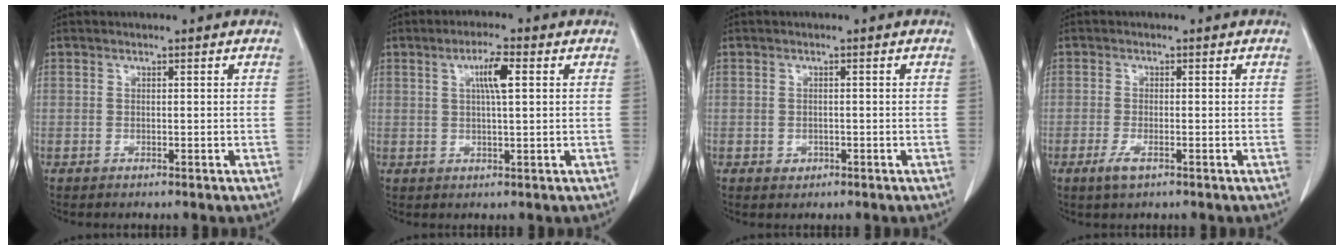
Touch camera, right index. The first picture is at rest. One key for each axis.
{"total": 4.5, "fx": 1.4, "fy": 0.4, "fz": 4.3, "tx": -0.078, "ty": 0.003, "tz": 0.023}
{"total": 1.2, "fx": -0.5, "fy": 1.0, "fz": 0.4, "tx": -0.005, "ty": 0.003, "tz": -0.003}
{"total": 2.4, "fx": -1.4, "fy": 0.6, "fz": 1.9, "tx": -0.041, "ty": -0.004, "tz": -0.025}